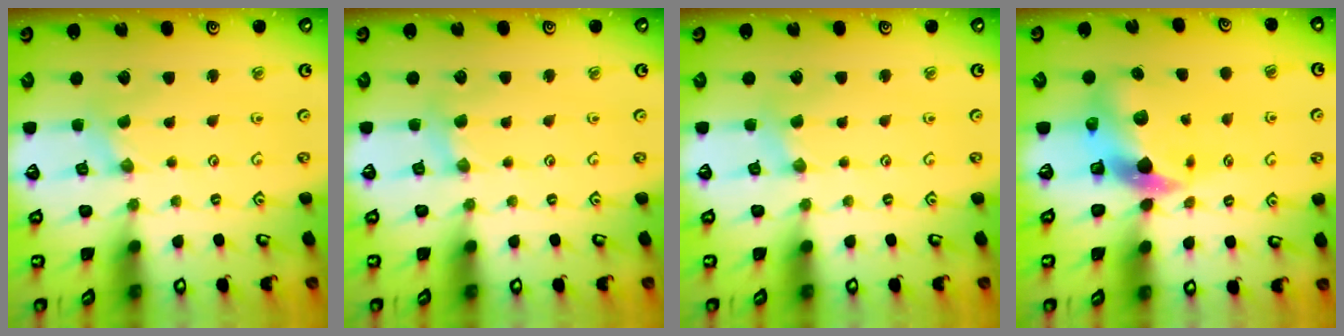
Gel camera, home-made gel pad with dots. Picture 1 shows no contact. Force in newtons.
{"total": 3.0, "press": 2.9, "slide": 0.4}
{"total": 2.8, "press": 2.7, "slide": 0.5}
{"total": 9.0, "press": 8.8, "slide": 1.9}